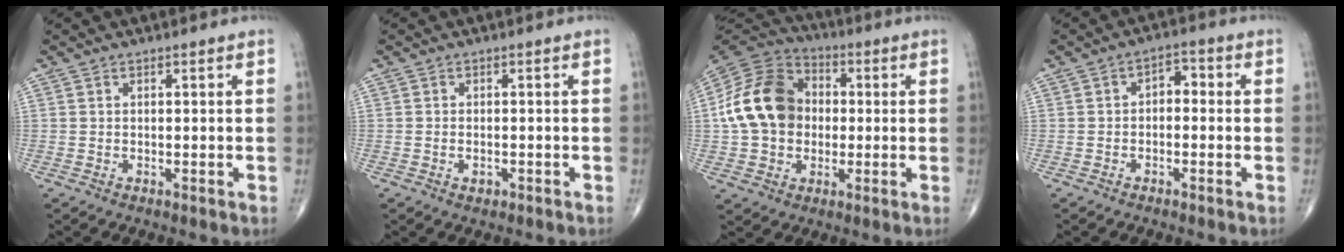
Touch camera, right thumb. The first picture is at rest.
{"total": 1.2, "force": [-0.5, 0.8, 0.7], "torque": [-0.007, 0.003, -0.005]}
{"total": 16.4, "force": [0.3, 13.0, 10.0], "torque": [-0.169, 0.026, -0.003]}
{"total": 3.5, "force": [-0.3, 2.2, 2.6], "torque": [-0.020, 0.018, -0.018]}